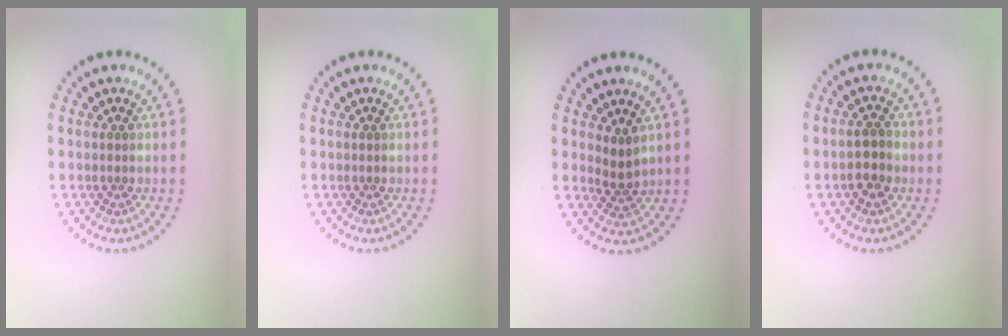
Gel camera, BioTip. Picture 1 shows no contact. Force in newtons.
{"total": 0.0}
{"total": 1.8, "press": 1.3, "slide": 1.2}
{"total": 2.3, "press": 2.3, "slide": 0.6}